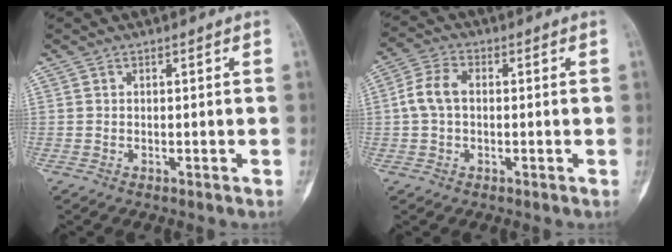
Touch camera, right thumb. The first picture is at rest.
{"total": 6.0, "force": [0.1, 3.9, 4.5], "torque": [-0.096, 0.019, -0.003]}